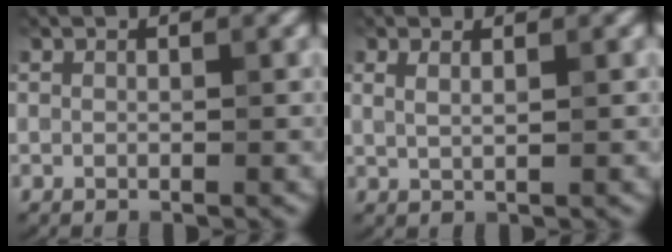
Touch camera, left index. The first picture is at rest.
{"total": 1.8, "force": [1.0, 0.8, 1.3], "torque": [-0.013, 0.002, 0.010]}